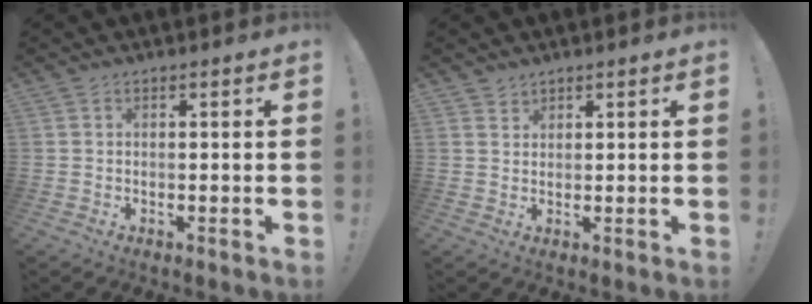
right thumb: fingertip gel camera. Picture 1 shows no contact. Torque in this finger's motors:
{"motor_torque": [-0.15, 0.19, -0.23, 0.21, -0.03]}